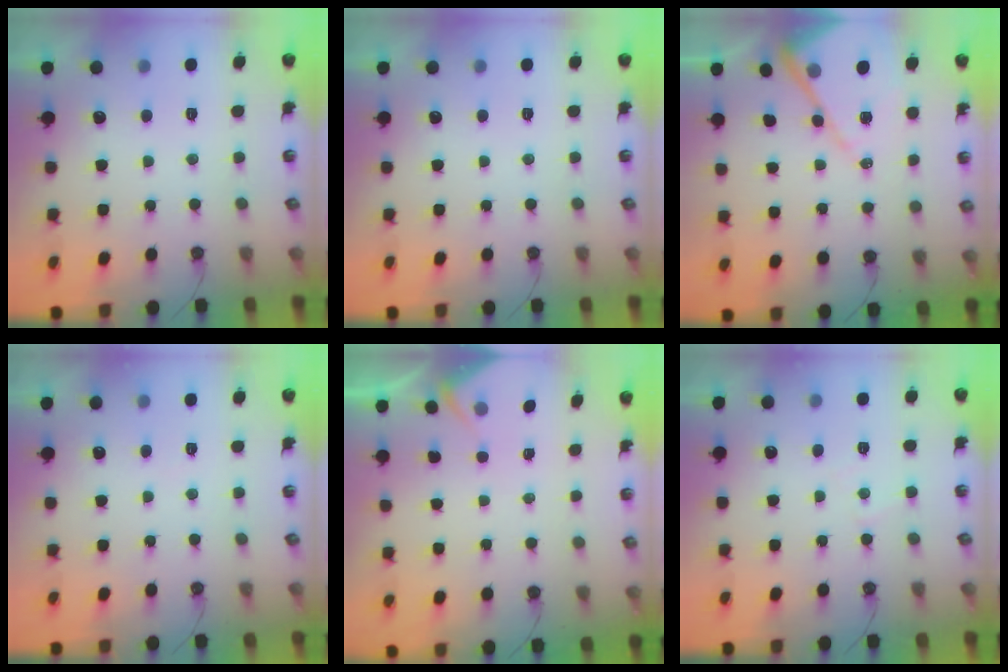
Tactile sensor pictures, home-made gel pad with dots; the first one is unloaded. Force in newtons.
{"total": 0.0}
{"total": 11.6, "press": 11.5, "slide": 1.5}
{"total": 2.6, "press": 2.6, "slide": 0.5}
{"total": 2.8, "press": 2.7, "slide": 0.4}
{"total": 3.1, "press": 3.1, "slide": 0.5}